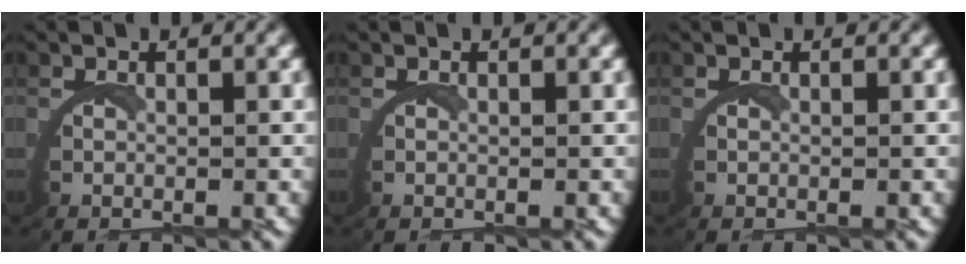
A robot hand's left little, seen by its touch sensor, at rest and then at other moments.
{"total": 0.0}
{"total": 0.0}